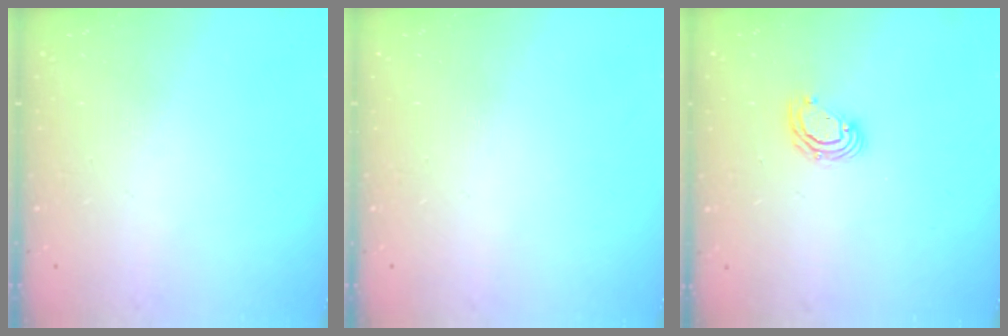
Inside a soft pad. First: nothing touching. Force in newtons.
{"total": 0.0}
{"total": 6.3, "press": 6.3, "slide": 0.6}